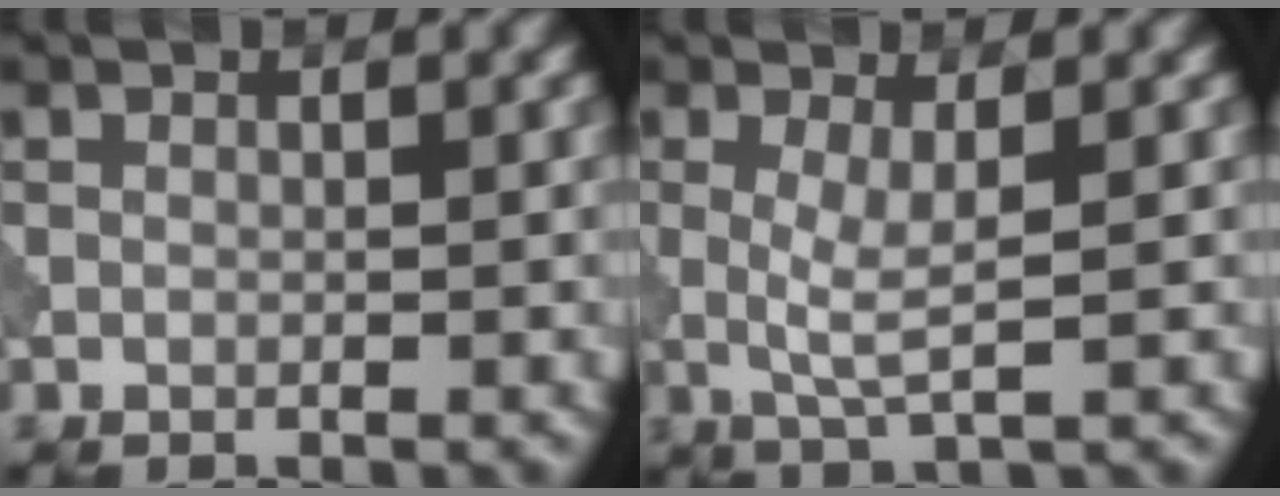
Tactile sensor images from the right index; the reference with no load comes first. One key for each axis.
{"total": 2.7, "fx": 0.3, "fy": 0.4, "fz": 2.6, "tx": -0.060, "ty": -0.006, "tz": 0.007}